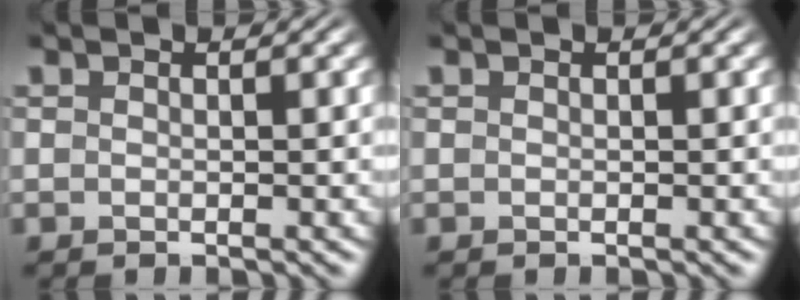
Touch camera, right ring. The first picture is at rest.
{"total": 0.0}